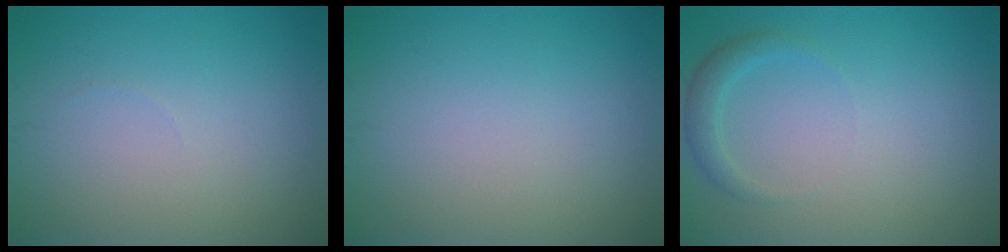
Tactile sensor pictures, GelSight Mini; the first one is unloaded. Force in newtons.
{"total": 0.0}
{"total": 1.7, "press": 1.7, "slide": 0.1}